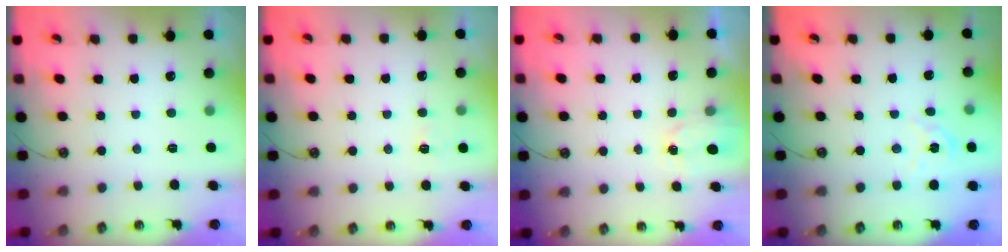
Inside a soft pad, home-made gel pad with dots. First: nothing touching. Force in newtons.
{"total": 2.8, "press": 2.8, "slide": 0.4}
{"total": 1.7, "press": 1.6, "slide": 0.2}
{"total": 3.0, "press": 3.0, "slide": 0.3}